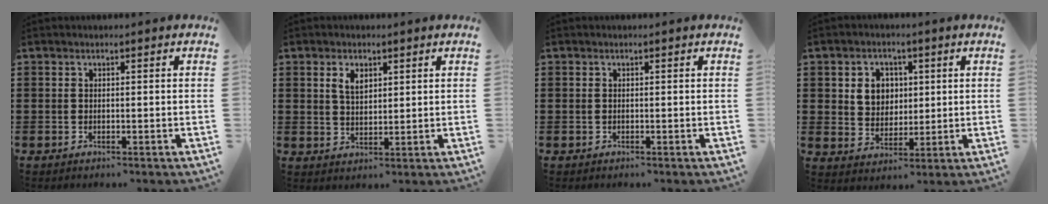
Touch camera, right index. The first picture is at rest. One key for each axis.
{"total": 3.2, "fx": 1.6, "fy": 1.8, "fz": 2.2, "tx": -0.050, "ty": 0.008, "tz": 0.028}
{"total": 0.0}
{"total": 5.3, "fx": 1.2, "fy": 4.7, "fz": 2.1, "tx": -0.053, "ty": 0.013, "tz": 0.017}